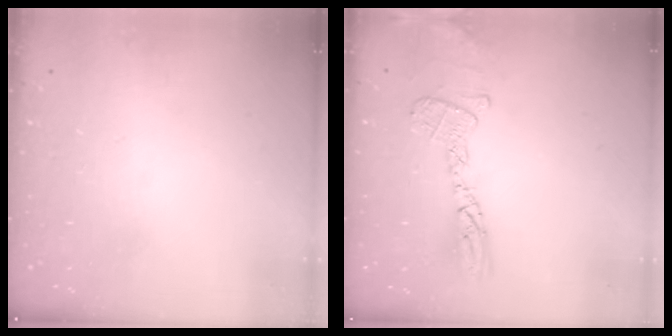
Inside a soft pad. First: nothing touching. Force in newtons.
{"total": 12.1, "press": 12.0, "slide": 0.9}